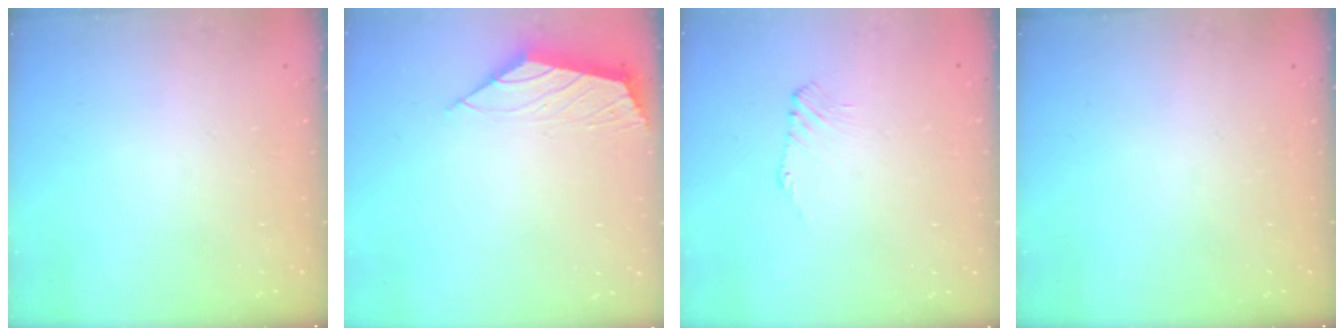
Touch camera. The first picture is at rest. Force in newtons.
{"total": 2.0, "press": 2.0, "slide": 0.5}
{"total": 1.1, "press": 1.0, "slide": 0.4}
{"total": 0.0}